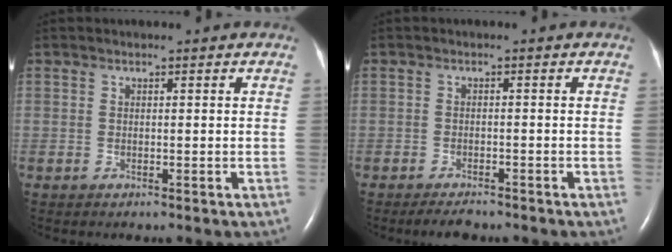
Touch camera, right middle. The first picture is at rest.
{"total": 2.5, "force": [-2.2, 0.7, 1.1], "torque": [-0.024, -0.005, -0.032]}